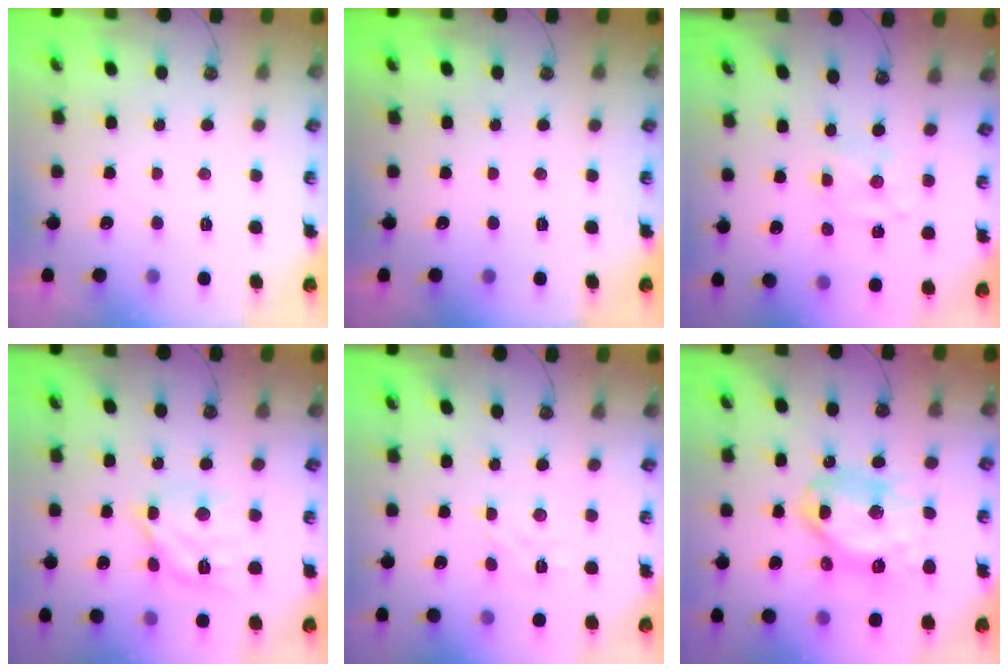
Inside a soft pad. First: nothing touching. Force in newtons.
{"total": 0.0}
{"total": 2.1, "press": 2.0, "slide": 0.4}
{"total": 13.0, "press": 13.0, "slide": 1.0}
{"total": 2.3, "press": 2.3, "slide": 0.5}
{"total": 14.3, "press": 14.2, "slide": 1.5}